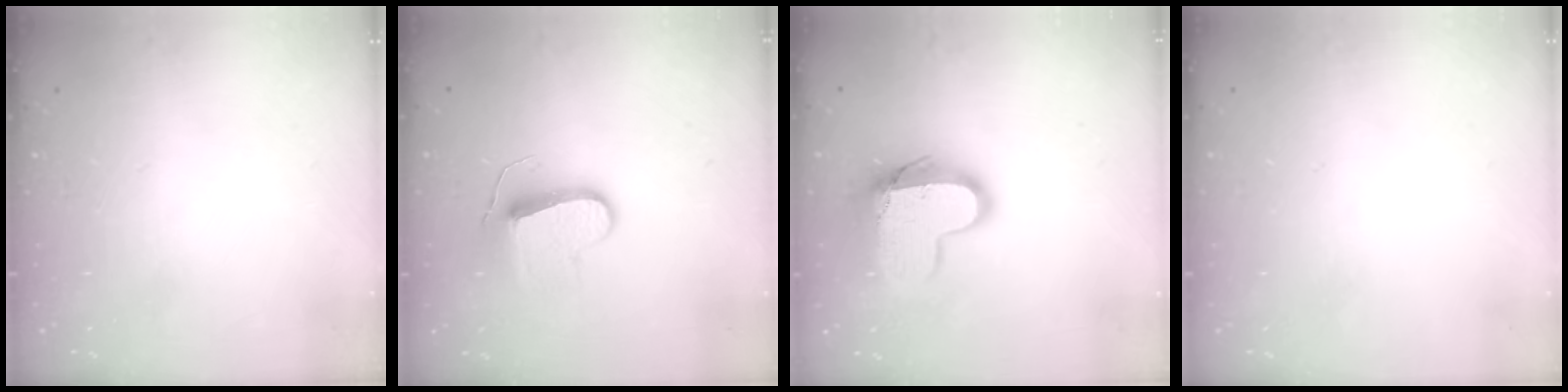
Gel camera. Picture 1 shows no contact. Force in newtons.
{"total": 9.9, "press": 9.8, "slide": 0.6}
{"total": 14.1, "press": 14.1, "slide": 1.1}
{"total": 0.6, "press": 0.6, "slide": 0.2}